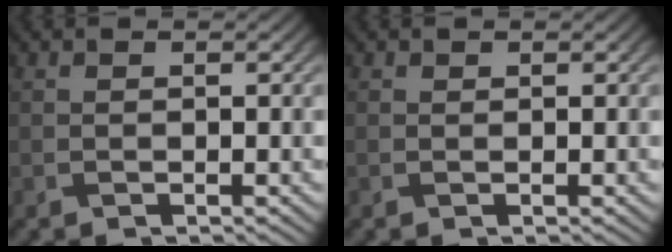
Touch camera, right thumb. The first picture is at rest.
{"total": 0.0}